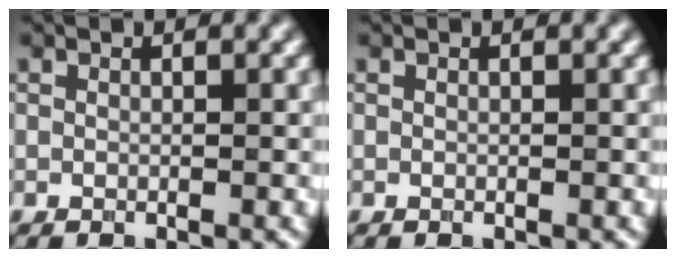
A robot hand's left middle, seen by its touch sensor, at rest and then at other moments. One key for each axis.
{"total": 0.0}